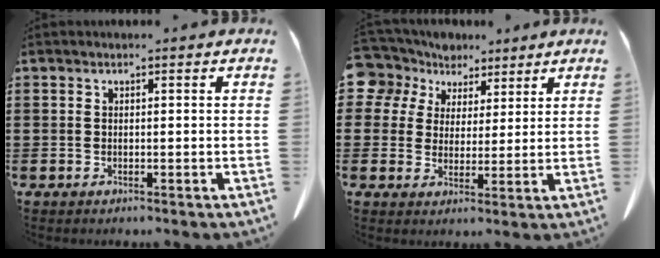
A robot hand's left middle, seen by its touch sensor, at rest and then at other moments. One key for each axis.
{"total": 6.9, "fx": 4.5, "fy": 5.1, "fz": 1.0, "tx": -0.059, "ty": -0.007, "tz": 0.086}